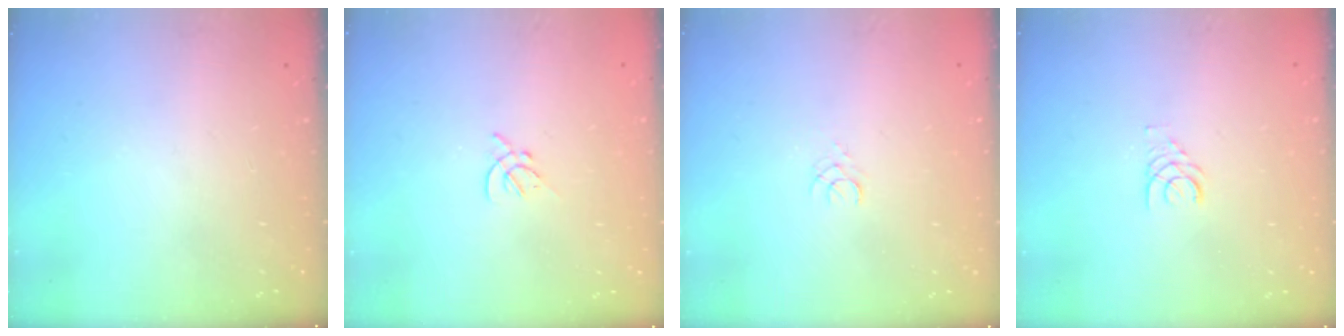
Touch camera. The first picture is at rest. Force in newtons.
{"total": 2.2, "press": 2.1, "slide": 0.6}
{"total": 1.5, "press": 1.5, "slide": 0.2}
{"total": 1.7, "press": 1.7, "slide": 0.2}